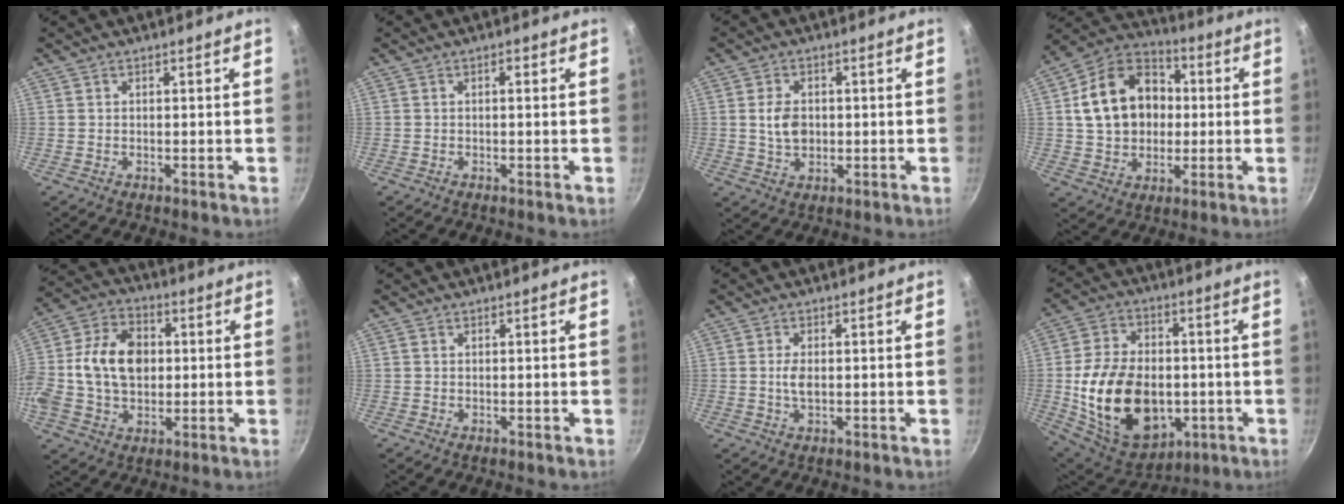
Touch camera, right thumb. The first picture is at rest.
{"total": 1.1, "force": [0.1, 0.5, 1.0], "torque": [-0.017, 0.004, 0.001]}
{"total": 5.4, "force": [0.2, 3.8, 3.8], "torque": [-0.059, 0.001, 0.004]}
{"total": 17.2, "force": [1.8, 13.5, 10.5], "torque": [-0.150, 0.032, 0.026]}
{"total": 16.4, "force": [0.7, 11.8, 11.3], "torque": [-0.191, 0.022, -0.002]}
{"total": 0.0}
{"total": 2.7, "force": [0.0, 1.4, 2.3], "torque": [-0.043, 0.001, -0.001]}
{"total": 22.8, "force": [-3.0, 15.6, 16.3], "torque": [-0.268, 0.012, -0.033]}